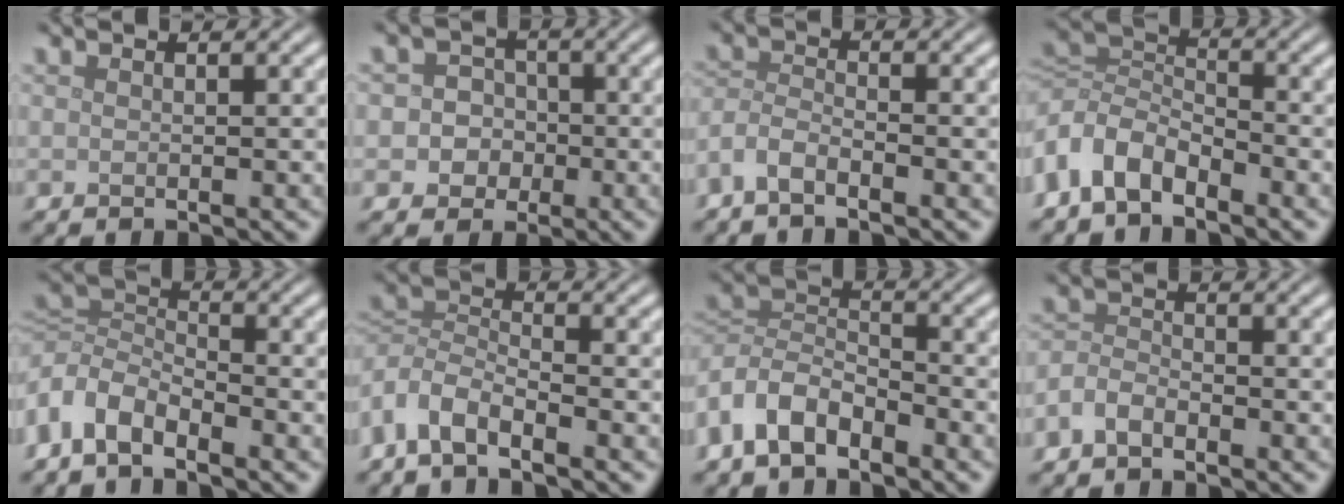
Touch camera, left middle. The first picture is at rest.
{"total": 3.4, "force": [-0.6, 3.2, 1.0], "torque": [0.008, 0.009, -0.028]}
{"total": 2.5, "force": [-2.0, 0.6, 1.3], "torque": [-0.030, 0.002, -0.050]}
{"total": 5.8, "force": [-2.8, 3.7, 3.4], "torque": [-0.075, 0.004, -0.073]}
{"total": 5.0, "force": [-2.7, 3.0, 2.9], "torque": [-0.064, 0.002, -0.071]}
{"total": 4.2, "force": [-3.0, 1.8, 2.4], "torque": [-0.053, -0.003, -0.071]}
{"total": 5.5, "force": [-3.3, 3.2, 3.1], "torque": [-0.059, 0.002, -0.078]}
{"total": 2.4, "force": [-1.7, 1.3, 1.2], "torque": [-0.026, 0.005, -0.042]}